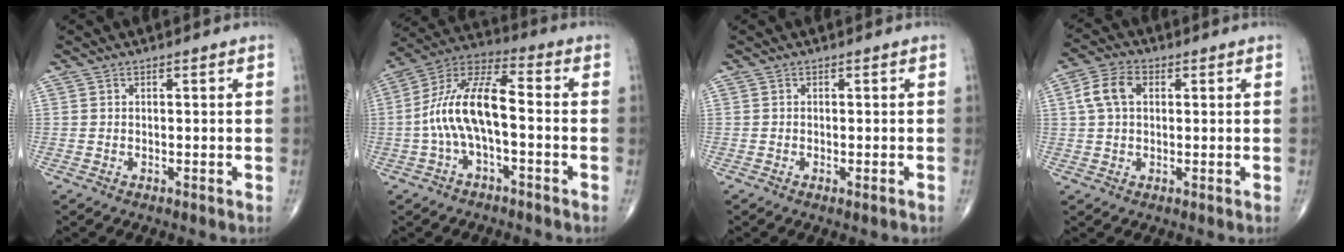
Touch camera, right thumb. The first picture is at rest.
{"total": 13.2, "force": [-2.0, 5.3, 11.9], "torque": [-0.239, 0.050, -0.044]}
{"total": 1.0, "force": [-0.6, 0.2, 0.8], "torque": [-0.011, -0.002, -0.008]}
{"total": 6.6, "force": [1.5, 4.3, 4.8], "torque": [-0.095, 0.017, 0.024]}